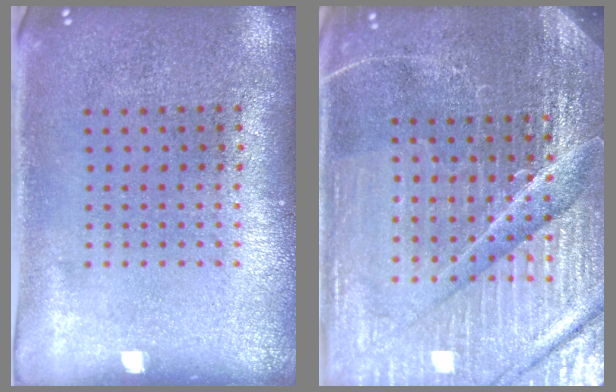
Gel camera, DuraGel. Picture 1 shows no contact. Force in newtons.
{"total": 6.0, "press": 5.4, "slide": 2.6}